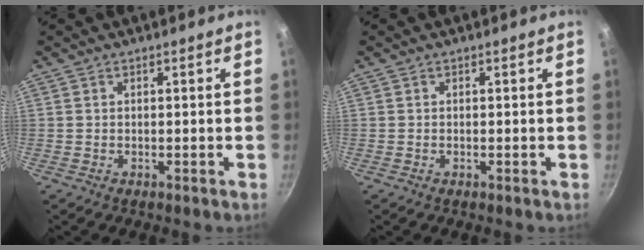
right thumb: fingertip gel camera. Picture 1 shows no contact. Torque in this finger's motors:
{"motor_torque": [-0.03, -0.01, -0.03, -0.02, -0.01]}